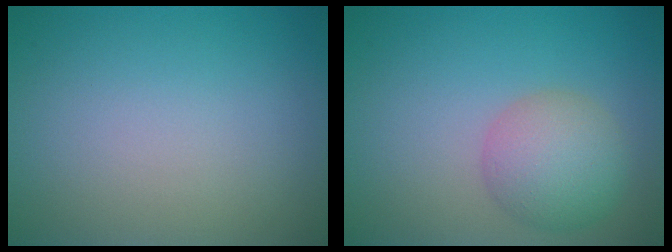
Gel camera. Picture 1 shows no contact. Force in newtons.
{"total": 4.4, "press": 4.4, "slide": 0.0}